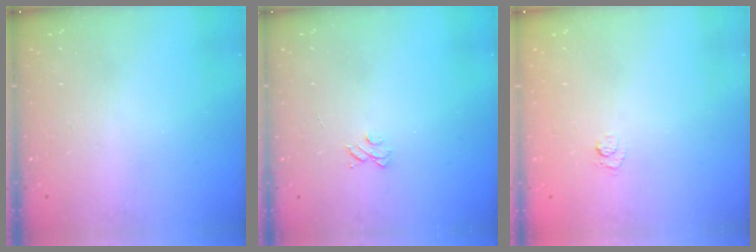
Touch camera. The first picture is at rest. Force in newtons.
{"total": 4.0, "press": 4.0, "slide": 0.3}
{"total": 5.6, "press": 5.4, "slide": 1.4}